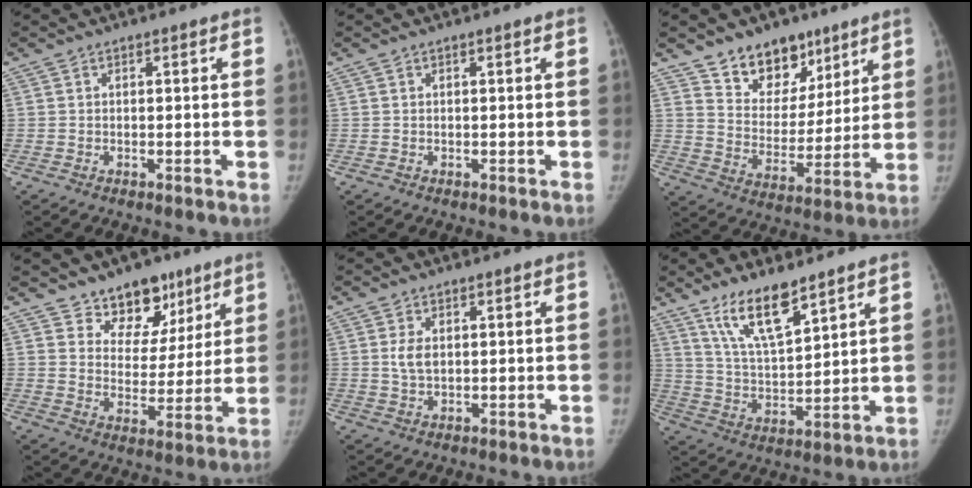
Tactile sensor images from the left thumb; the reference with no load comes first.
{"total": 0.0}
{"total": 13.9, "force": [9.6, 8.8, 4.8], "torque": [-0.022, -0.066, 0.168]}
{"total": 11.2, "force": [7.8, 7.2, 3.5], "torque": [0.001, -0.049, 0.122]}
{"total": 3.2, "force": [0.7, 2.0, 2.4], "torque": [-0.040, -0.009, 0.015]}
{"total": 11.5, "force": [8.2, 3.3, 7.5], "torque": [-0.121, -0.057, 0.162]}